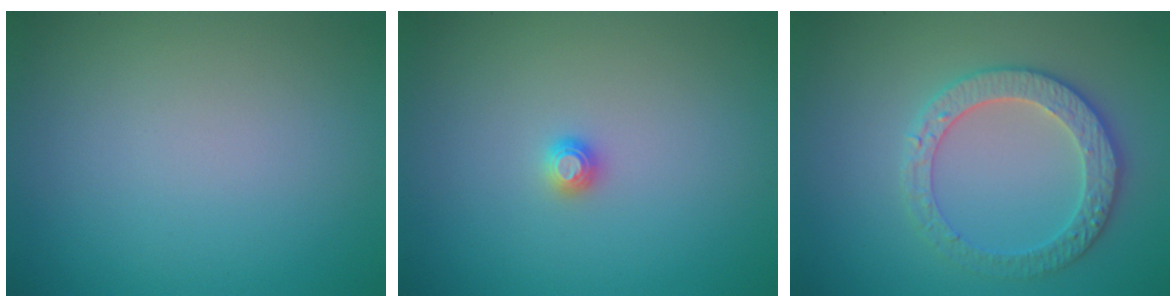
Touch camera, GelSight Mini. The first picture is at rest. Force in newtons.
{"total": 1.0, "press": 1.0, "slide": 0.1}
{"total": 3.8, "press": 3.7, "slide": 0.7}